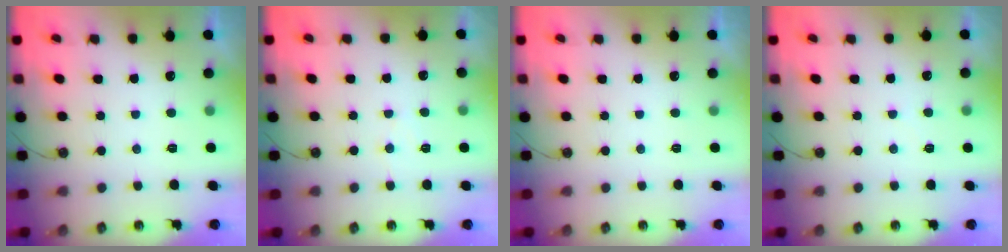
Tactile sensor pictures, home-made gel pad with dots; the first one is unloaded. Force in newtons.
{"total": 4.6, "press": 4.6, "slide": 0.6}
{"total": 0.0}
{"total": 1.9, "press": 1.9, "slide": 0.3}